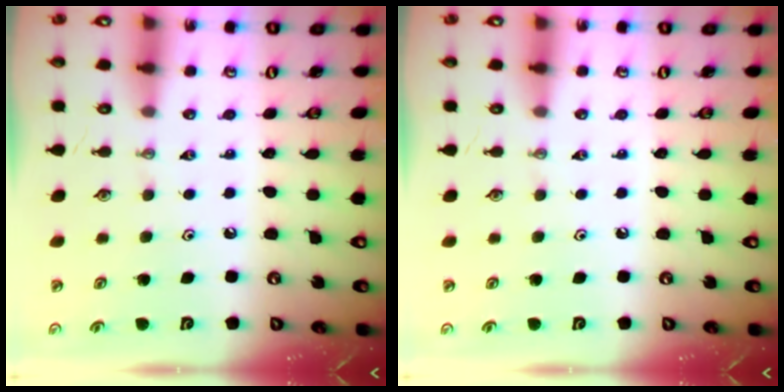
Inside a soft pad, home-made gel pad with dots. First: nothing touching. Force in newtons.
{"total": 0.0}